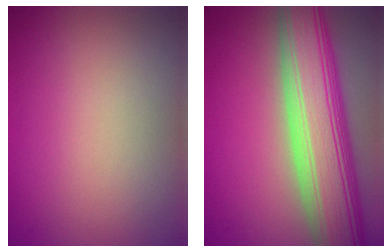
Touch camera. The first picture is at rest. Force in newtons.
{"total": 12.0, "press": 12.0, "slide": 0.7}